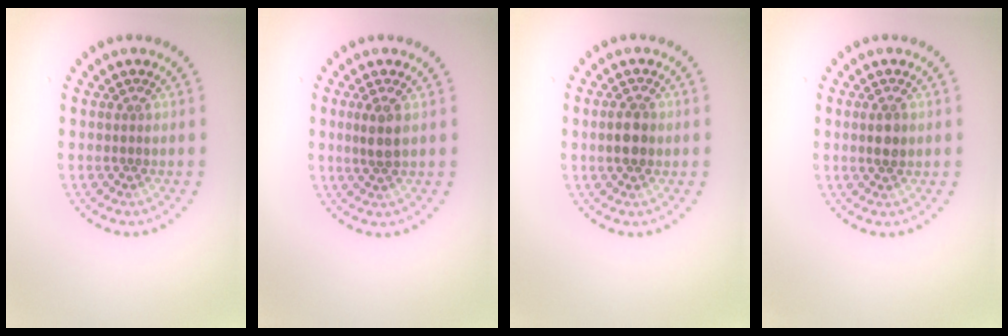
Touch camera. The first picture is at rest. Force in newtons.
{"total": 2.0, "press": 1.9, "slide": 0.8}
{"total": 2.2, "press": 2.2, "slide": 0.1}
{"total": 1.5, "press": 1.5, "slide": 0.4}